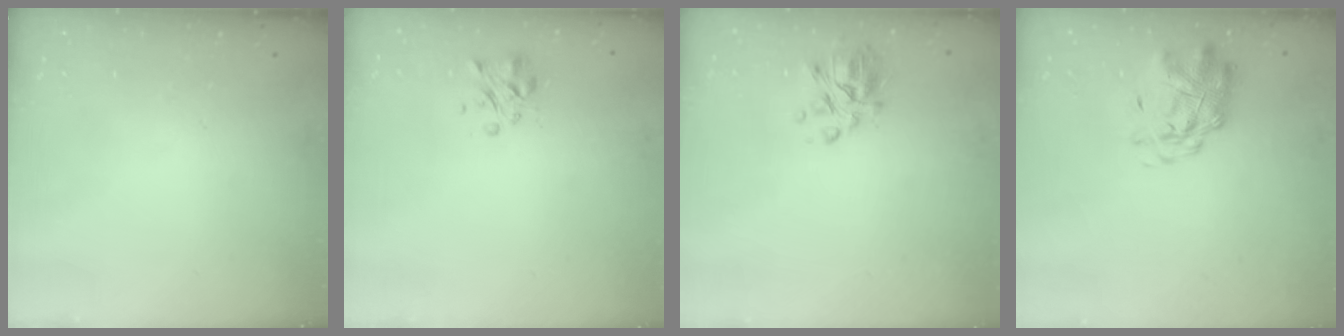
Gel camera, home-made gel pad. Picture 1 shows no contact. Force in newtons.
{"total": 2.3, "press": 2.2, "slide": 0.4}
{"total": 7.1, "press": 6.7, "slide": 2.3}
{"total": 2.9, "press": 2.8, "slide": 0.7}